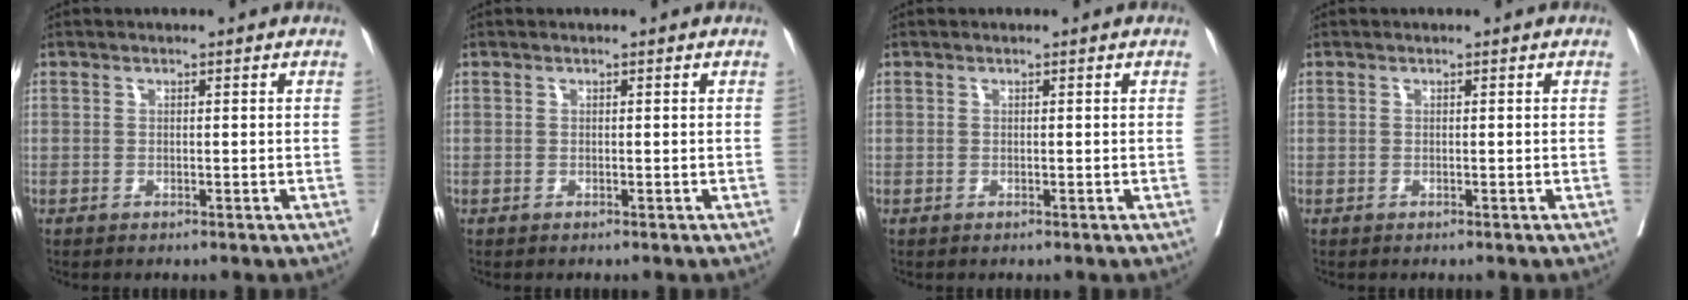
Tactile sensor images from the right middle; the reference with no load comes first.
{"total": 0.0}
{"total": 0.0}
{"total": 0.0}